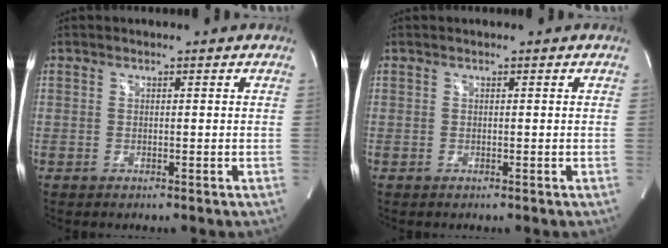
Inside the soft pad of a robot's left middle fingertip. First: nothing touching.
{"total": 0.0}